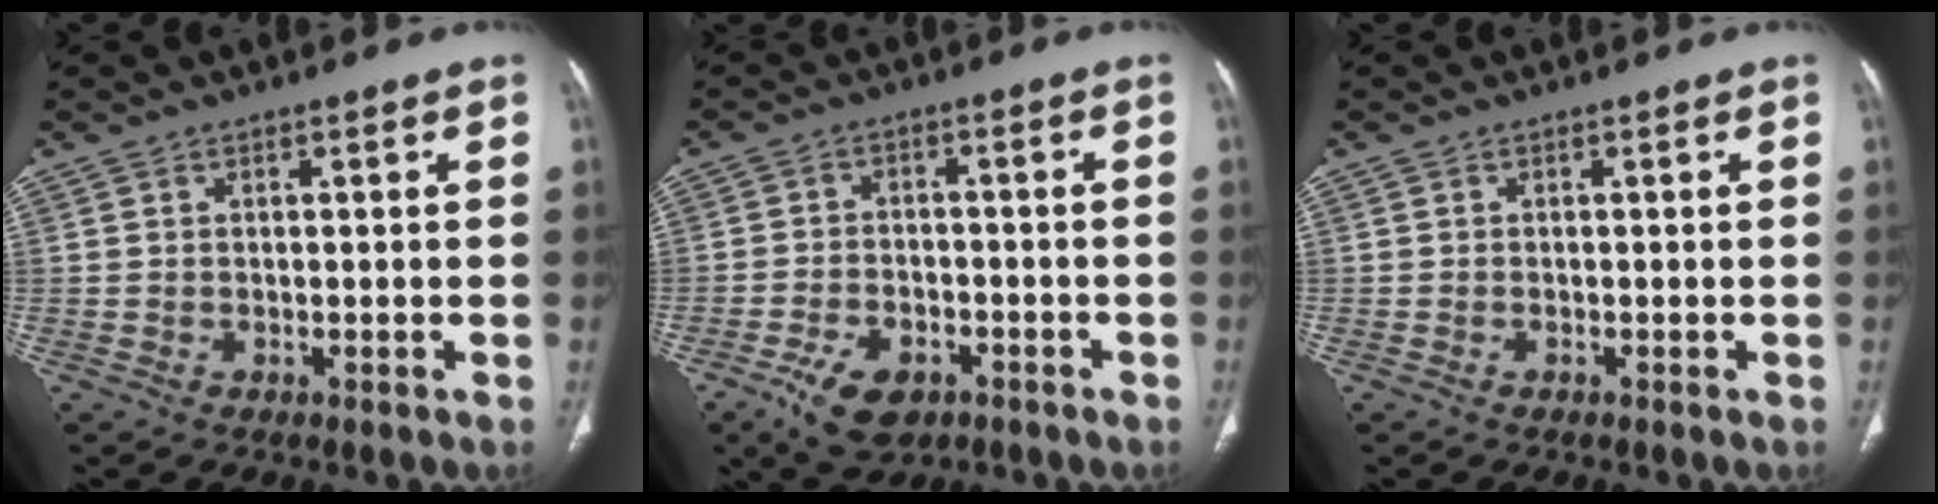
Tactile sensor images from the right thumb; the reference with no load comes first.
{"total": 8.5, "force": [-4.7, 5.0, 5.0], "torque": [-0.084, 0.020, -0.073]}
{"total": 0.0}